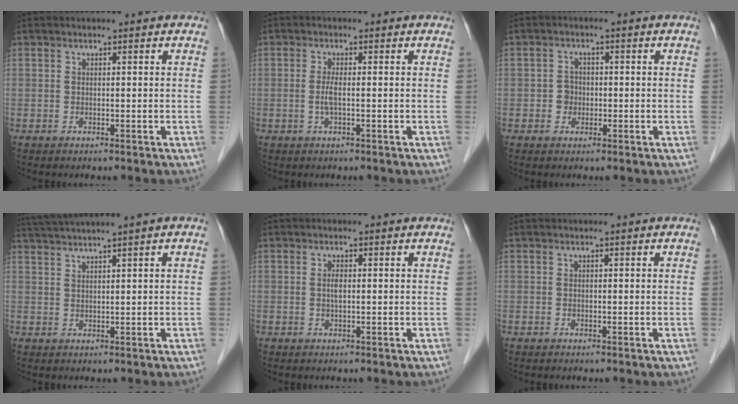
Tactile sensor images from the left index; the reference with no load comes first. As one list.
[{"total": 1.8, "force": [-0.4, 0.1, 1.8], "torque": [-0.041, -0.005, -0.007]}, {"total": 2.2, "force": [-0.6, 2.0, 0.6], "torque": [-0.008, 0.003, -0.011]}, {"total": 4.9, "force": [4.0, -1.5, 2.5], "torque": [-0.052, 0.013, 0.081]}, {"total": 1.1, "force": [-0.1, 0.3, 1.1], "torque": [-0.020, -0.002, -0.002]}, {"total": 0.0}]